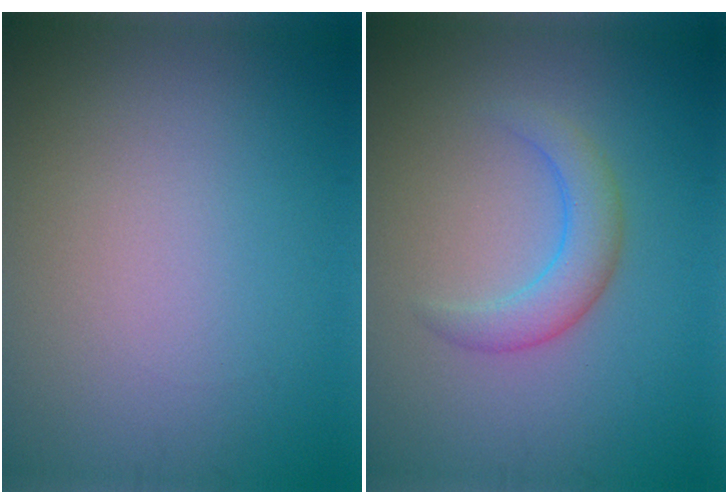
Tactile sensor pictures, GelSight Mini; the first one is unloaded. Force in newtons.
{"total": 2.8, "press": 2.8, "slide": 0.3}